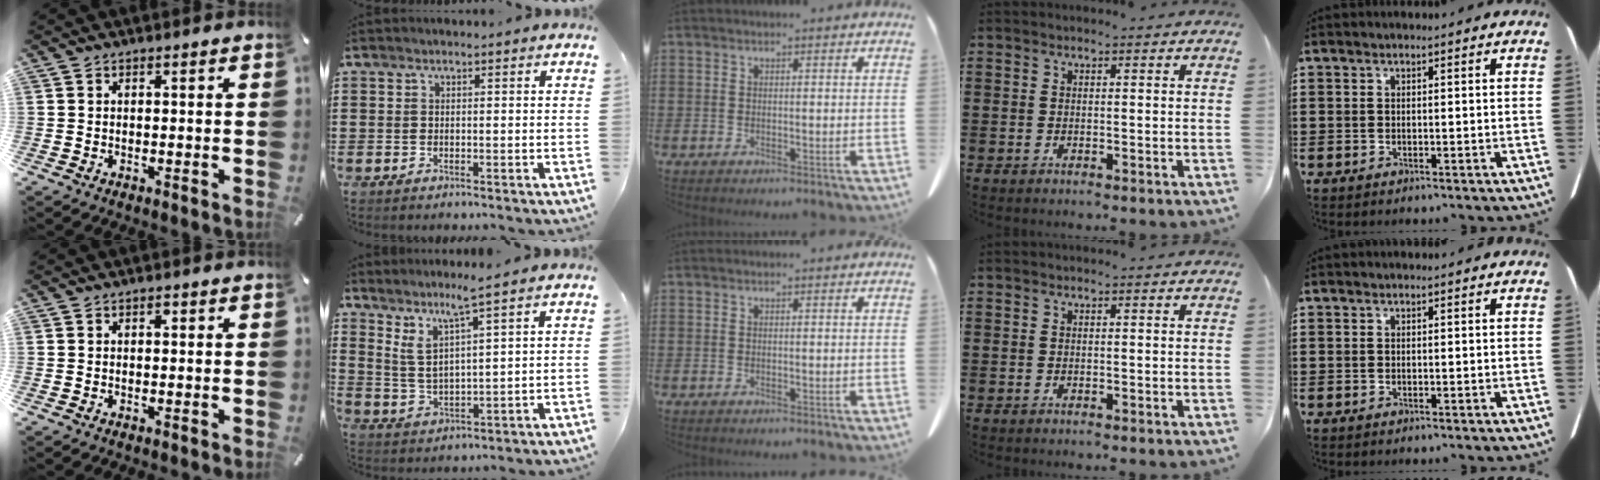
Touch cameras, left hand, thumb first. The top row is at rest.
{"thumb": {"total": 0.5, "force": [0.1, 0.3, 0.4], "torque": [-0.007, 0.001, 0.001]}, "index": {"total": 4.7, "force": [3.4, -0.2, 3.3], "torque": [-0.076, -0.021, 0.054]}}